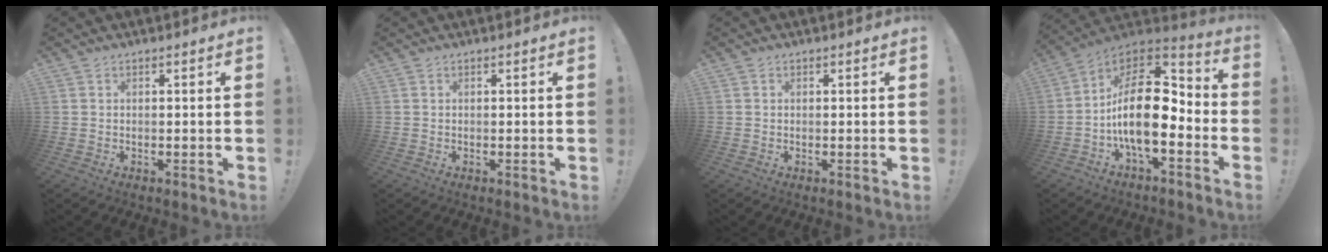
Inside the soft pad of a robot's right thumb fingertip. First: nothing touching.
{"total": 0.0}
{"total": 0.0}
{"total": 19.7, "force": [-2.2, 9.8, 16.9], "torque": [-0.304, 0.013, -0.034]}